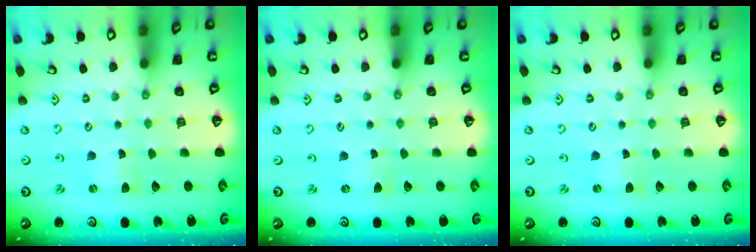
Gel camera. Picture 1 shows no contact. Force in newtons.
{"total": 0.0}
{"total": 0.0}